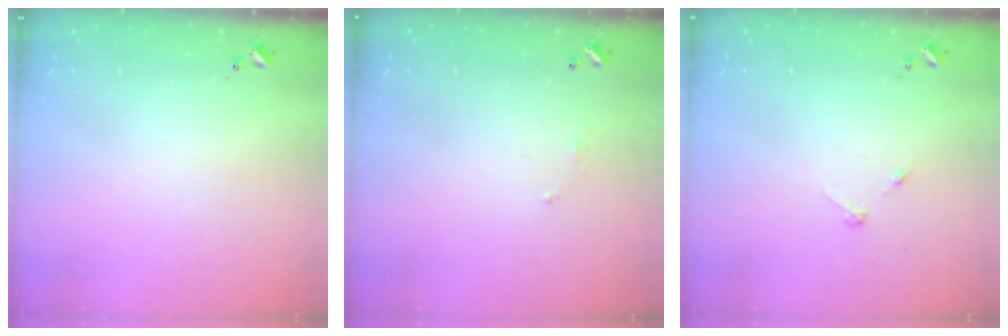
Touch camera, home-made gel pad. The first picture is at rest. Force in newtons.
{"total": 3.6, "press": 3.6, "slide": 0.1}
{"total": 2.7, "press": 2.7, "slide": 0.3}